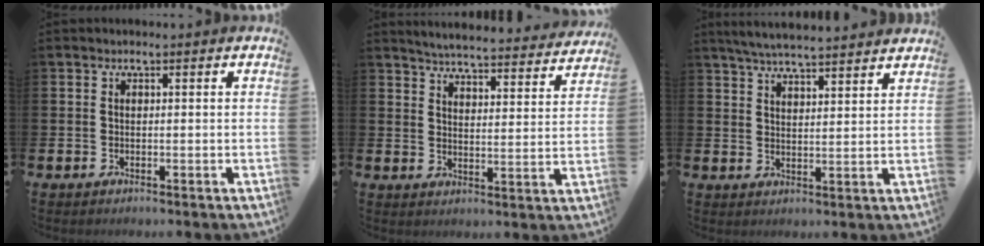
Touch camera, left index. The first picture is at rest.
{"total": 5.2, "force": [5.2, 0.2, 0.8], "torque": [-0.031, -0.043, 0.086]}
{"total": 5.3, "force": [5.2, 0.0, 1.0], "torque": [-0.036, -0.025, 0.094]}